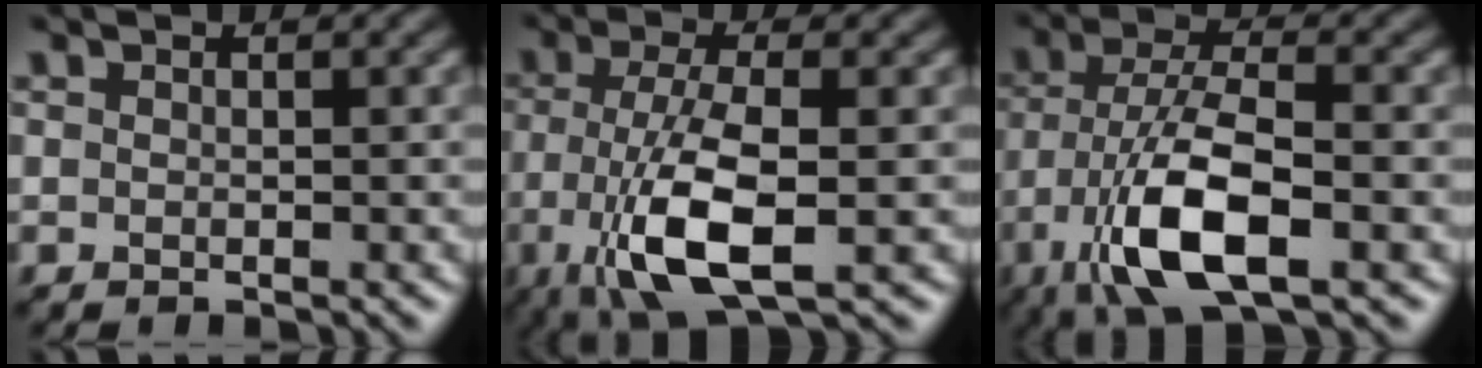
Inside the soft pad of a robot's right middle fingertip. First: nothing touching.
{"total": 7.6, "force": [-2.5, 2.5, 6.7], "torque": [-0.144, -0.003, -0.047]}
{"total": 8.8, "force": [-3.8, 3.3, 7.3], "torque": [-0.149, 0.000, -0.075]}